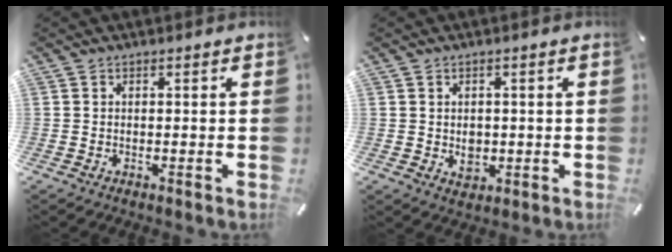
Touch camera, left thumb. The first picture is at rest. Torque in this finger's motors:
{"motor_torque": [0.07, 0.82, 0.35, -0.22, 0.09]}